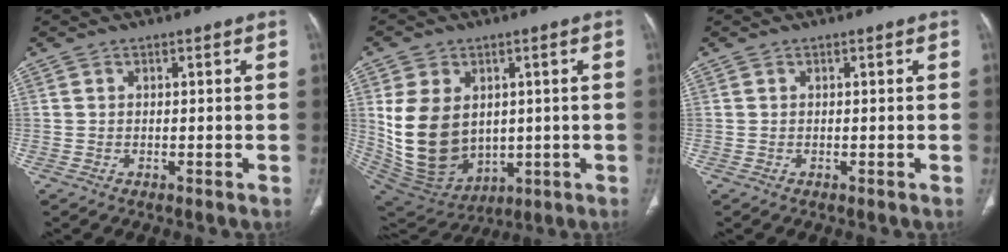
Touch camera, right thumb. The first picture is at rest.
{"total": 16.1, "force": [1.6, 12.1, 10.5], "torque": [-0.172, -0.012, 0.068]}
{"total": 0.0}